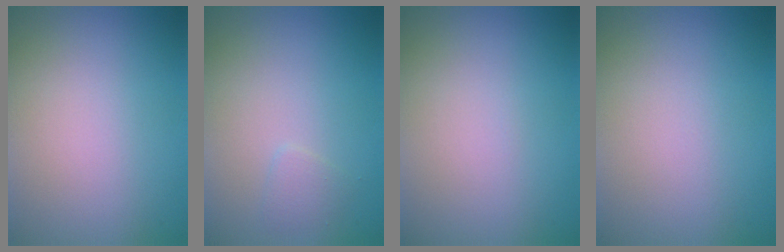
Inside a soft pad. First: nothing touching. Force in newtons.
{"total": 0.9, "press": 0.9, "slide": 0.1}
{"total": 0.0}
{"total": 0.0}